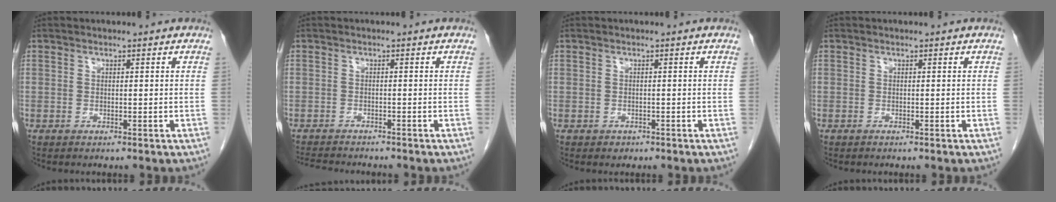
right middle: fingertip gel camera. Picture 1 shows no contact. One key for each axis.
{"total": 5.9, "fx": -5.5, "fy": 0.8, "fz": 1.9, "tx": -0.029, "ty": -0.011, "tz": -0.086}
{"total": 0.7, "fx": -0.4, "fy": 0.5, "fz": 0.1, "tx": -0.005, "ty": 0.001, "tz": -0.005}
{"total": 0.0}